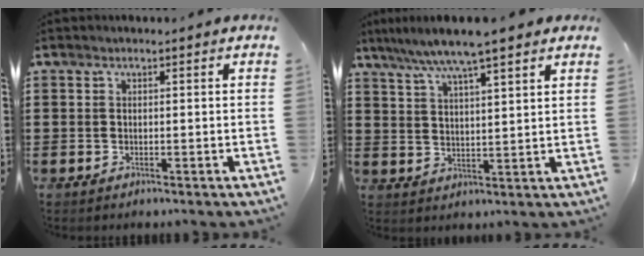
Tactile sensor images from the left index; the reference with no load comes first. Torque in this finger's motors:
{"motor_torque": [0.70, -1.09, 0.74, 0.21]}